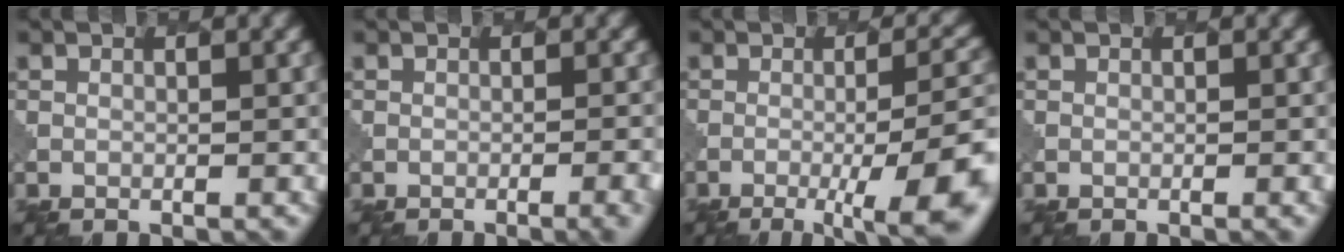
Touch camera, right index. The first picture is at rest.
{"total": 3.3, "force": [-1.6, 1.2, 2.5], "torque": [-0.008, 0.012, -0.021]}
{"total": 9.5, "force": [-4.0, 2.4, 8.3], "torque": [-0.115, -0.001, -0.055]}
{"total": 0.7, "force": [-0.1, 0.3, 0.6], "torque": [-0.003, 0.001, -0.002]}